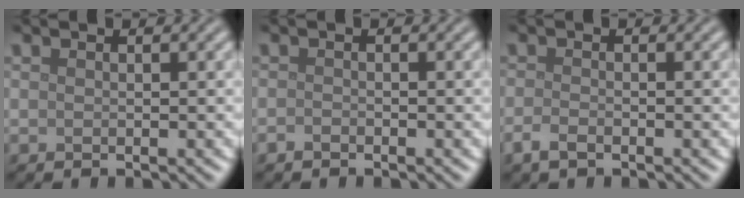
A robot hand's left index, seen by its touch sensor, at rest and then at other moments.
{"total": 0.6, "force": [-0.6, 0.2, 0.1], "torque": [-0.002, -0.002, -0.011]}
{"total": 1.4, "force": [-1.0, 0.5, 0.9], "torque": [-0.023, -0.003, -0.021]}